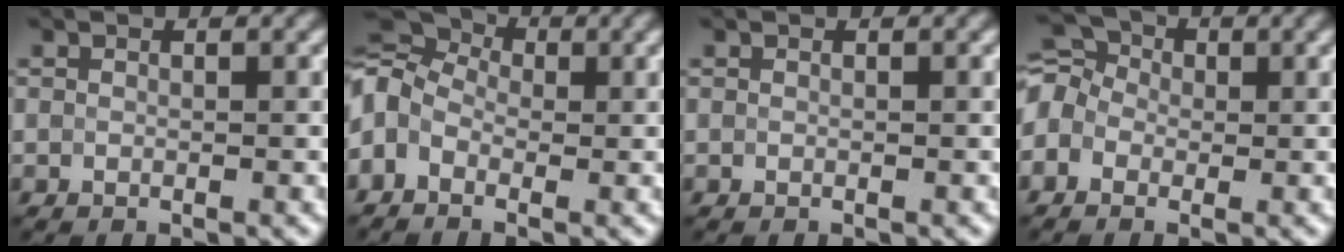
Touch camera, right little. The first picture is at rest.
{"total": 9.3, "force": [0.3, 6.9, 6.2], "torque": [-0.128, 0.035, -0.032]}
{"total": 0.0}
{"total": 4.7, "force": [-0.5, 3.9, 2.7], "torque": [-0.066, 0.027, -0.024]}